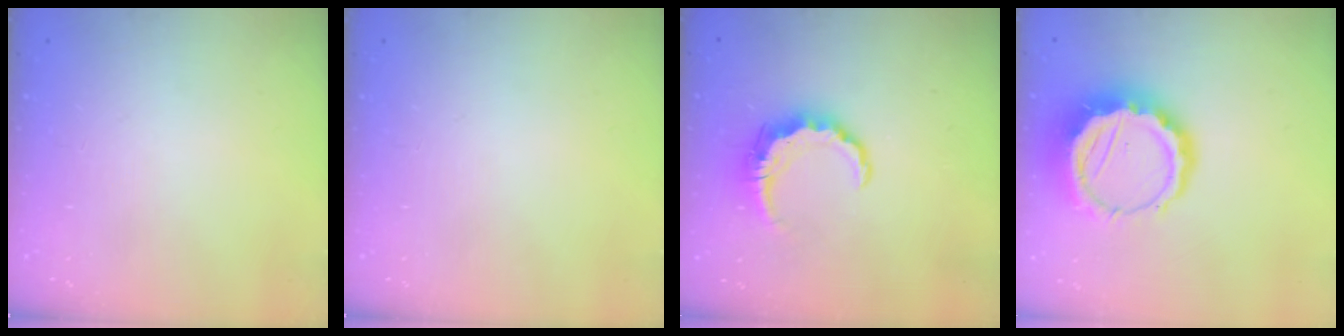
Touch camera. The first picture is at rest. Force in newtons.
{"total": 0.0}
{"total": 7.1, "press": 7.1, "slide": 0.1}
{"total": 13.1, "press": 12.8, "slide": 2.6}